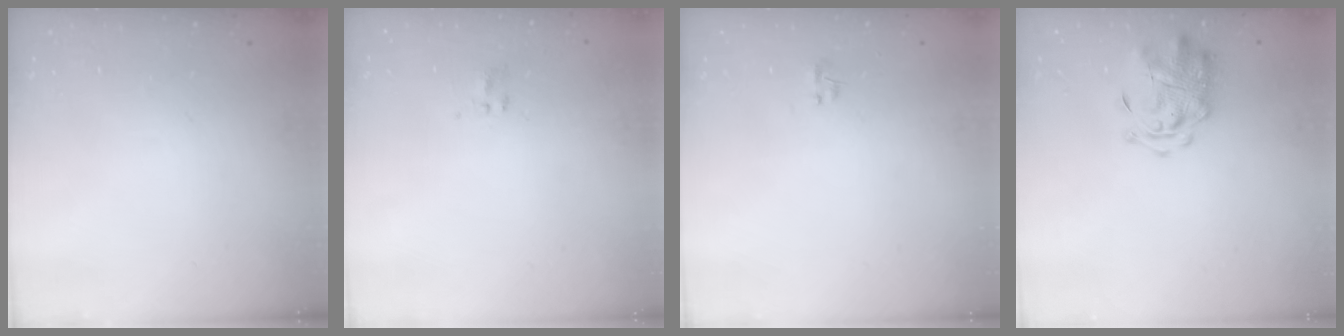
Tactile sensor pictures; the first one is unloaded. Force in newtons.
{"total": 1.8, "press": 1.5, "slide": 0.9}
{"total": 0.0}
{"total": 3.1, "press": 3.0, "slide": 1.0}